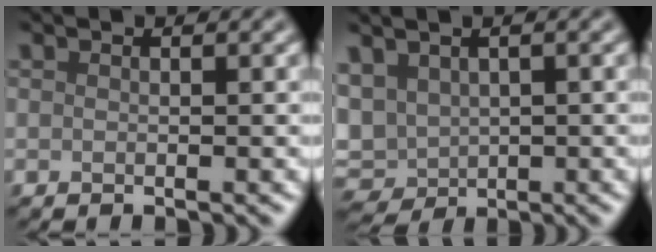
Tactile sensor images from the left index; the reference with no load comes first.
{"total": 4.1, "force": [0.1, 3.0, 2.9], "torque": [-0.059, -0.003, 0.009]}